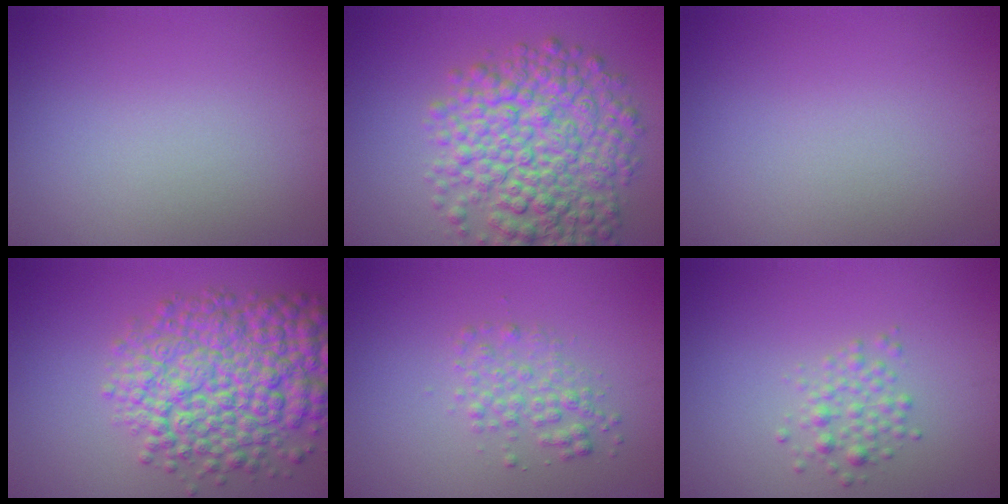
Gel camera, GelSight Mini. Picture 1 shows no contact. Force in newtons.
{"total": 8.9, "press": 8.9, "slide": 0.2}
{"total": 0.0}
{"total": 9.9, "press": 9.9, "slide": 0.3}
{"total": 2.2, "press": 2.2, "slide": 0.0}
{"total": 1.9, "press": 1.9, "slide": 0.1}